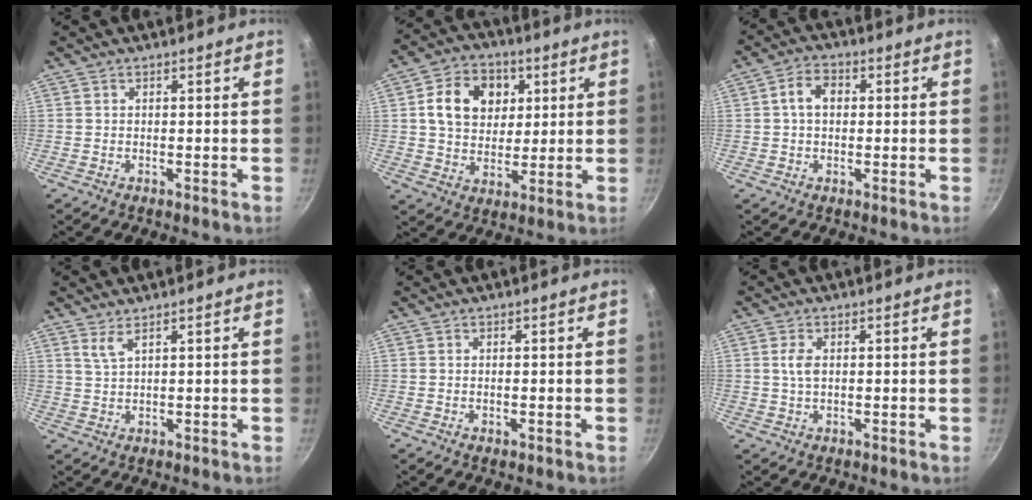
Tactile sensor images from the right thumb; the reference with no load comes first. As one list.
[{"total": 12.9, "force": [3.5, 10.2, 7.2], "torque": [-0.091, 0.003, 0.053]}, {"total": 5.2, "force": [0.6, 3.7, 3.6], "torque": [-0.050, 0.014, 0.002]}, {"total": 2.4, "force": [1.6, 0.5, 1.7], "torque": [-0.036, -0.012, 0.036]}, {"total": 0.7, "force": [-0.1, 0.3, 0.6], "torque": [-0.009, 0.001, -0.001]}, {"total": 2.8, "force": [0.4, 1.6, 2.3], "torque": [-0.046, 0.002, 0.008]}]